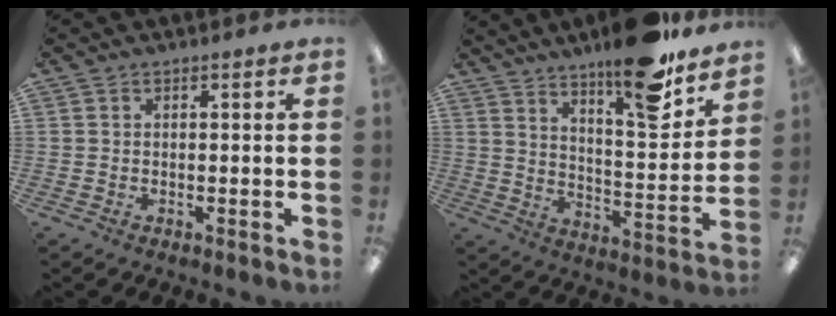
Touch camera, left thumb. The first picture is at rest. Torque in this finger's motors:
{"motor_torque": [2.35, 0.75, 1.56, -1.21, 0.46]}